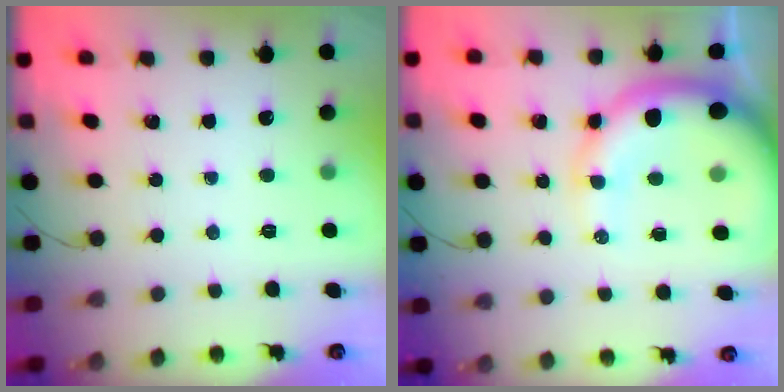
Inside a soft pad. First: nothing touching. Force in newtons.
{"total": 15.0, "press": 14.6, "slide": 3.1}